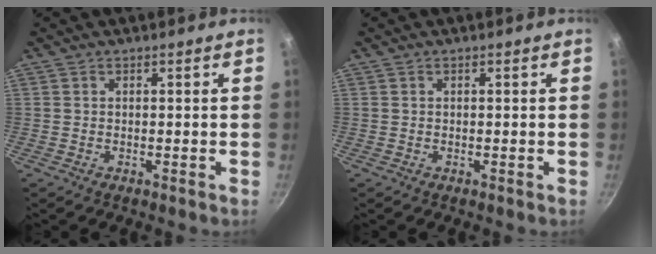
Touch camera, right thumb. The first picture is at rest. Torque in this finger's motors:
{"motor_torque": [-0.37, 0.04, -0.30, -0.20, 0.03]}